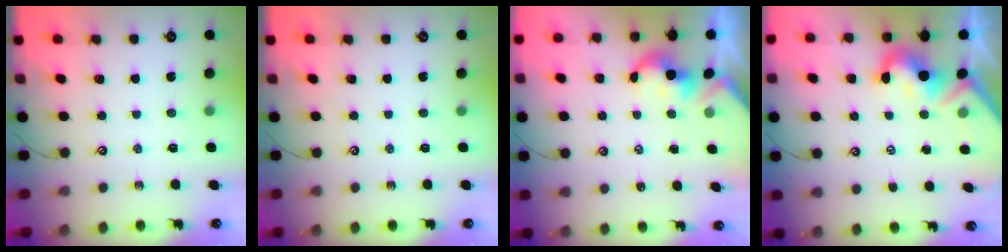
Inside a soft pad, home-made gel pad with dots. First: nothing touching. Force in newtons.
{"total": 0.0}
{"total": 1.5, "press": 1.5, "slide": 0.3}
{"total": 5.2, "press": 5.1, "slide": 1.2}